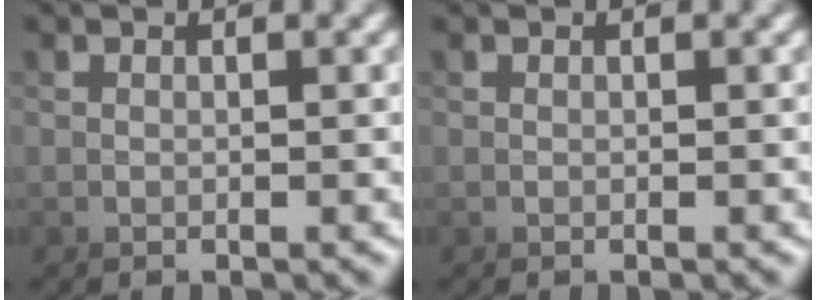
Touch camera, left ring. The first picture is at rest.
{"total": 0.0}